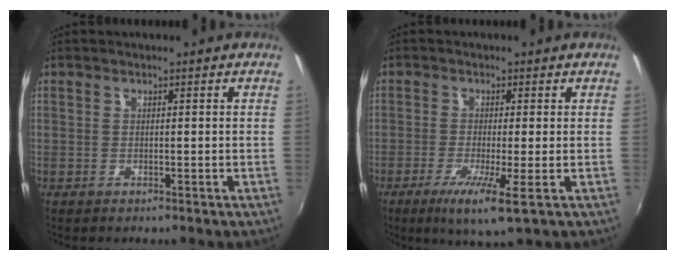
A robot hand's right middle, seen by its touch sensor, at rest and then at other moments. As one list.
[{"total": 6.5, "force": [-2.5, -0.2, 6.0], "torque": [-0.126, -0.021, -0.047]}]